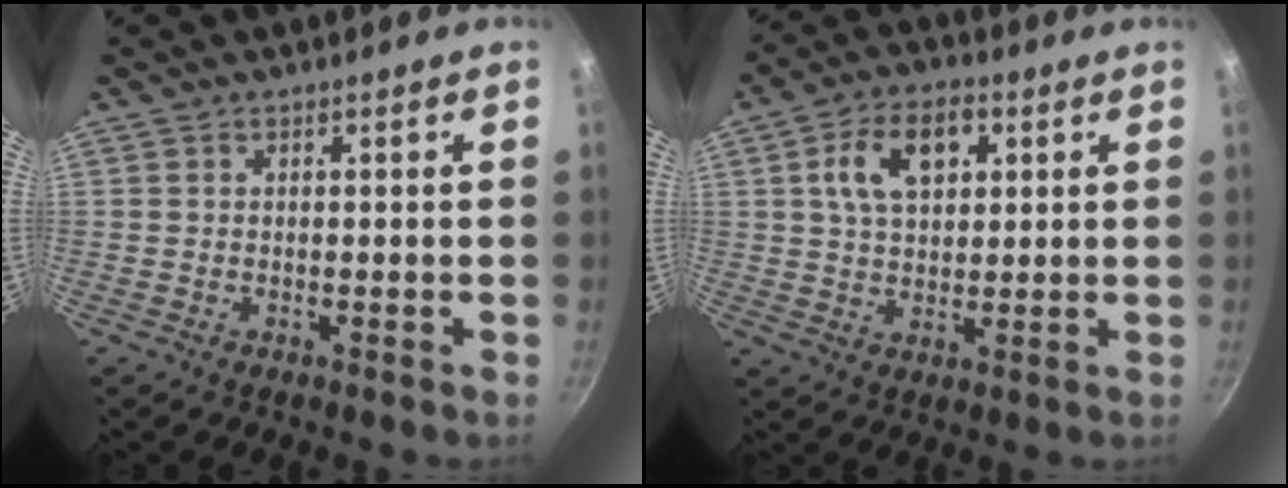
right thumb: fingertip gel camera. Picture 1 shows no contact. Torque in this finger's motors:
{"motor_torque": [-0.50, 1.05, 0.45, -0.37, 0.26]}